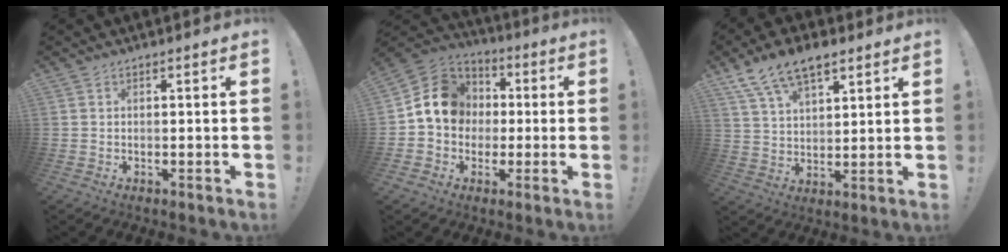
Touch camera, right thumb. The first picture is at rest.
{"total": 14.1, "force": [1.1, 12.5, 6.5], "torque": [-0.089, 0.012, 0.032]}
{"total": 11.1, "force": [7.6, 5.1, 6.3], "torque": [-0.116, -0.031, 0.145]}